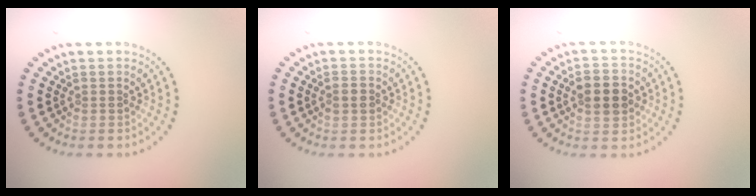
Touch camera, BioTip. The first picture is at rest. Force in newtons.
{"total": 1.0, "press": 1.0, "slide": 0.0}
{"total": 3.8, "press": 3.8, "slide": 0.1}